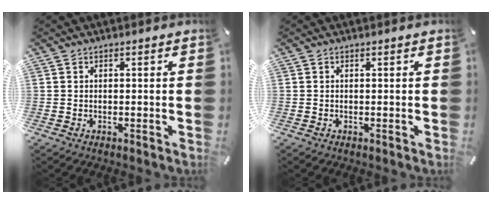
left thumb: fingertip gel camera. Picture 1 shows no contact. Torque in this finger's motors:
{"motor_torque": [0.01, 0.01, 0.00, 0.06, 0.00]}